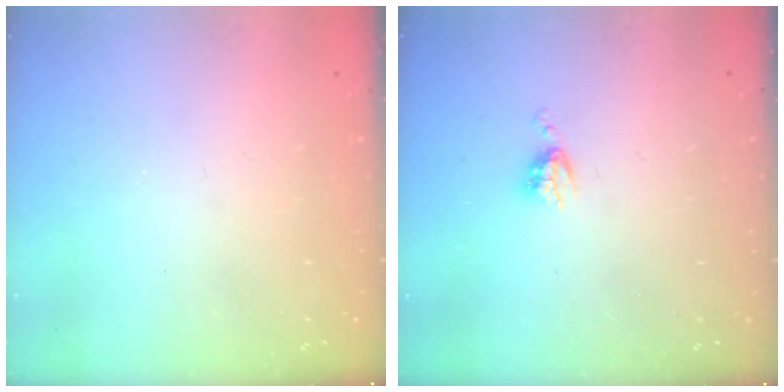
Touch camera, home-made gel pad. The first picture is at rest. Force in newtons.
{"total": 4.1, "press": 4.1, "slide": 0.6}